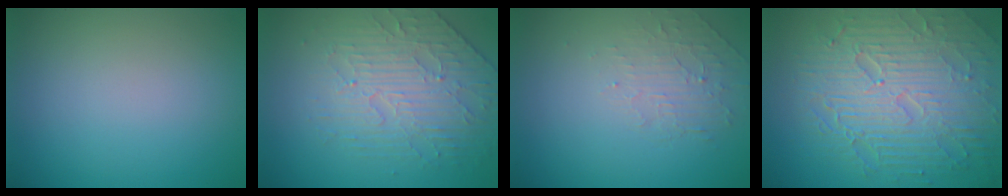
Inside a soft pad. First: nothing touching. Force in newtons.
{"total": 3.9, "press": 3.6, "slide": 1.6}
{"total": 1.9, "press": 0.6, "slide": 1.8}
{"total": 10.1, "press": 6.5, "slide": 7.7}